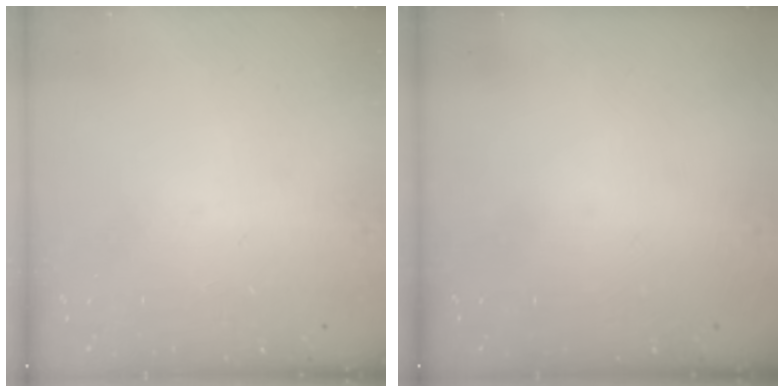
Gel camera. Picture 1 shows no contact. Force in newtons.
{"total": 0.0}